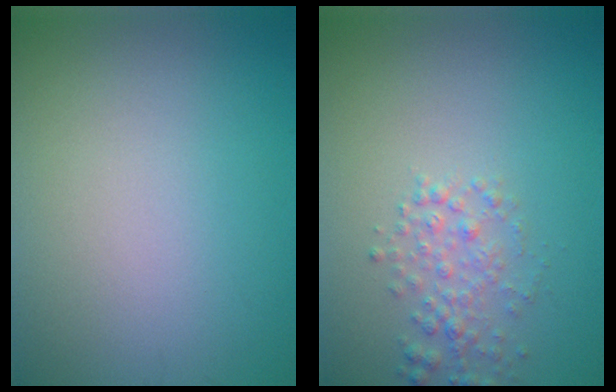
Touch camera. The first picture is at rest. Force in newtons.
{"total": 2.3, "press": 2.3, "slide": 0.1}